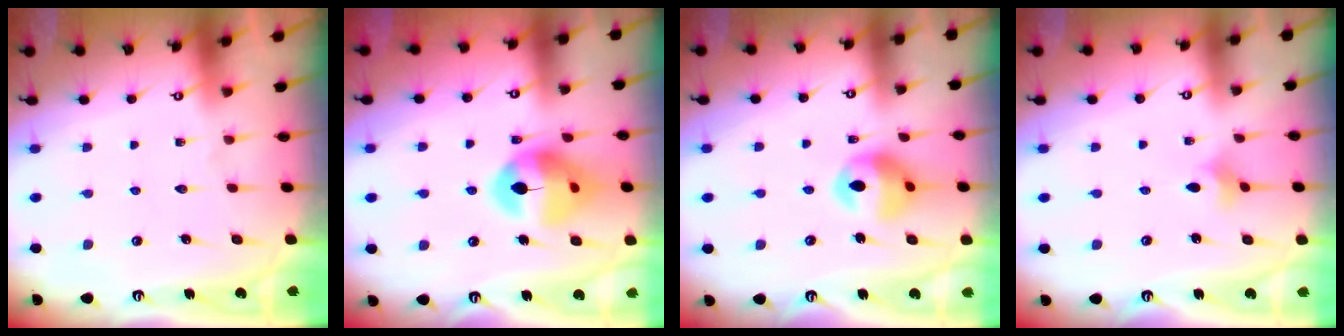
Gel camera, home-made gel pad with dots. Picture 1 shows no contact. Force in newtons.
{"total": 14.5, "press": 14.4, "slide": 1.7}
{"total": 13.3, "press": 12.6, "slide": 4.1}
{"total": 2.9, "press": 2.9, "slide": 0.5}